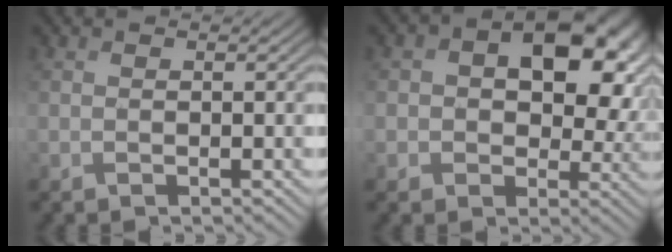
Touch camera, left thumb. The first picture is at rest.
{"total": 12.8, "force": [2.8, 8.9, 8.8], "torque": [-0.144, -0.011, 0.050]}